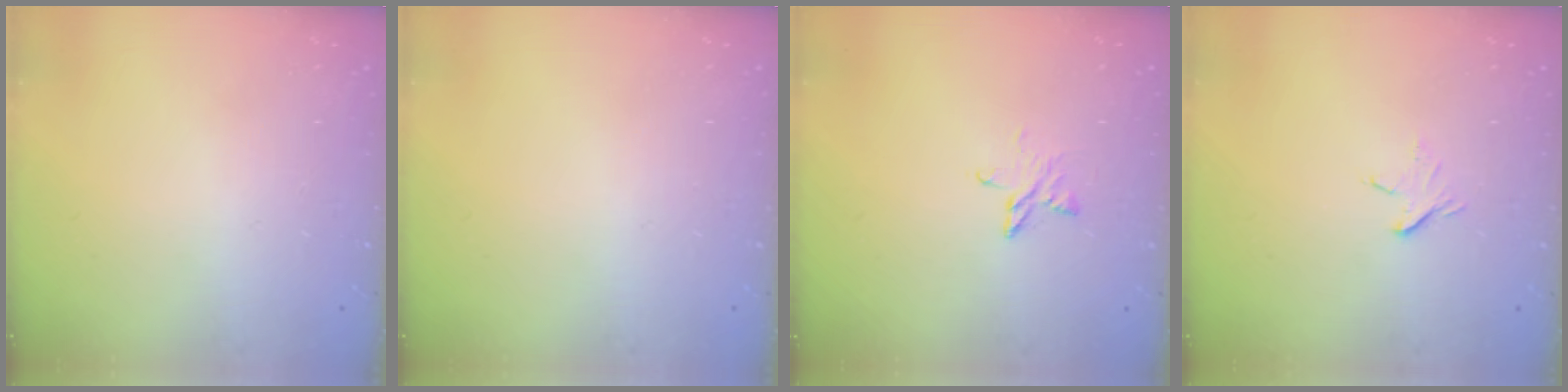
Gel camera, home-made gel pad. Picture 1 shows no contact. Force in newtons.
{"total": 0.0}
{"total": 4.7, "press": 4.7, "slide": 0.4}
{"total": 3.4, "press": 3.4, "slide": 0.3}